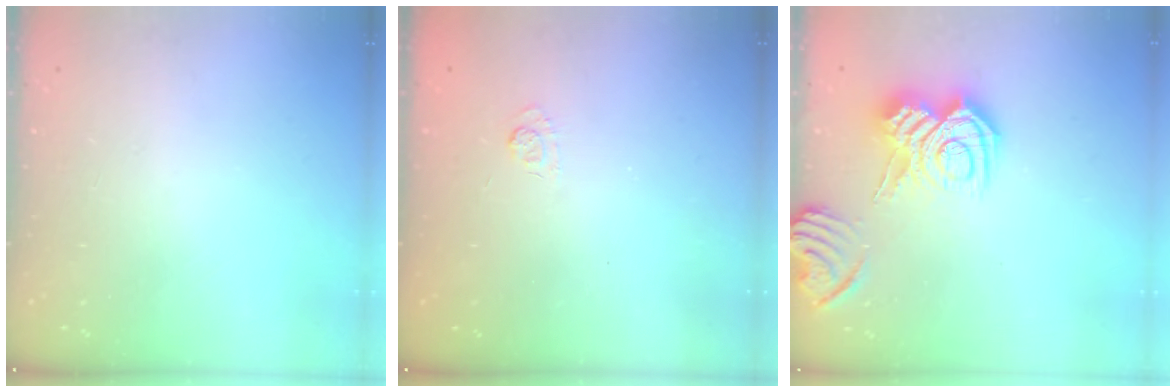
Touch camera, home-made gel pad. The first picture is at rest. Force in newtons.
{"total": 2.2, "press": 1.6, "slide": 1.4}
{"total": 13.6, "press": 13.6, "slide": 0.8}